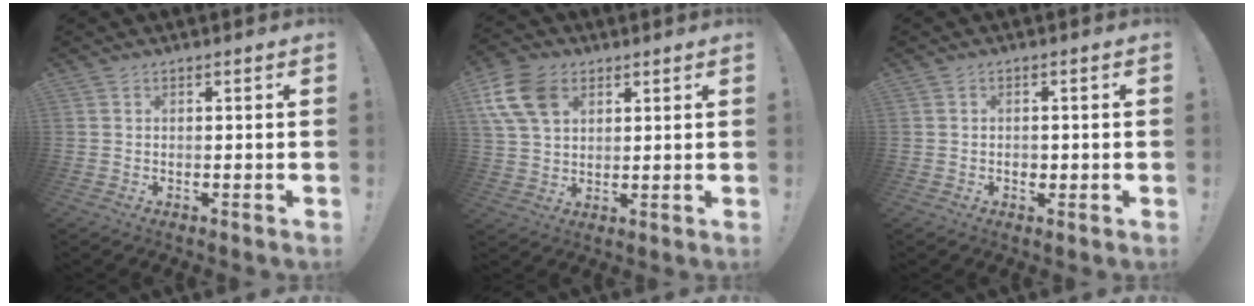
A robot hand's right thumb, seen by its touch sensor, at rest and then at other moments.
{"total": 13.0, "force": [5.3, 9.0, 7.7], "torque": [-0.148, -0.013, 0.105]}
{"total": 1.8, "force": [-0.7, 1.3, 1.0], "torque": [-0.014, 0.001, -0.012]}